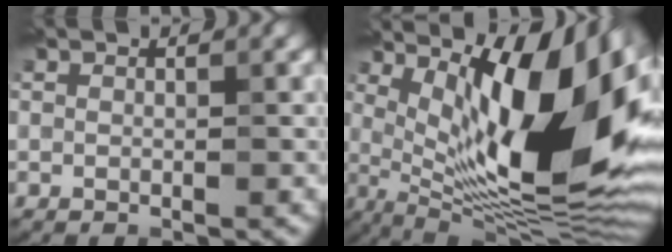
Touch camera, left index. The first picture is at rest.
{"total": 15.8, "force": [3.9, 5.4, 14.4], "torque": [-0.209, -0.017, 0.086]}